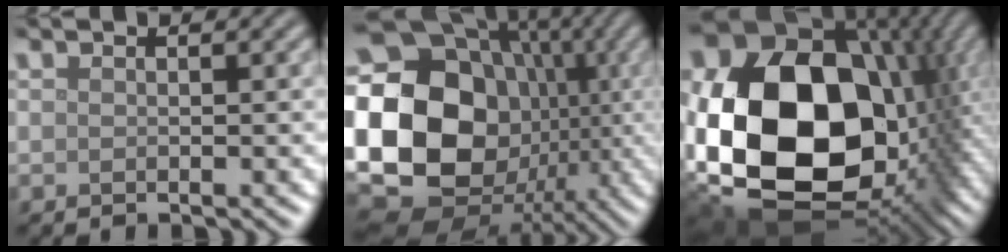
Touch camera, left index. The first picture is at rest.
{"total": 23.7, "force": [-1.6, 20.2, 12.4], "torque": [-0.243, 0.004, -0.067]}
{"total": 23.3, "force": [-0.2, 17.0, 16.0], "torque": [-0.364, -0.048, 0.025]}